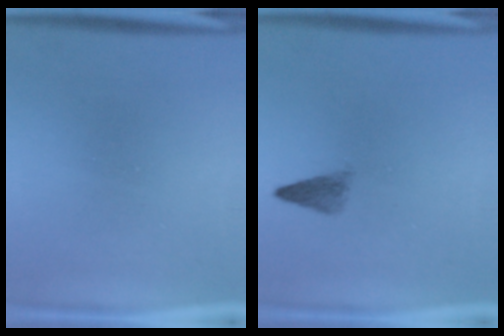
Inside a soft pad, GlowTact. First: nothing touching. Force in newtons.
{"total": 2.1}